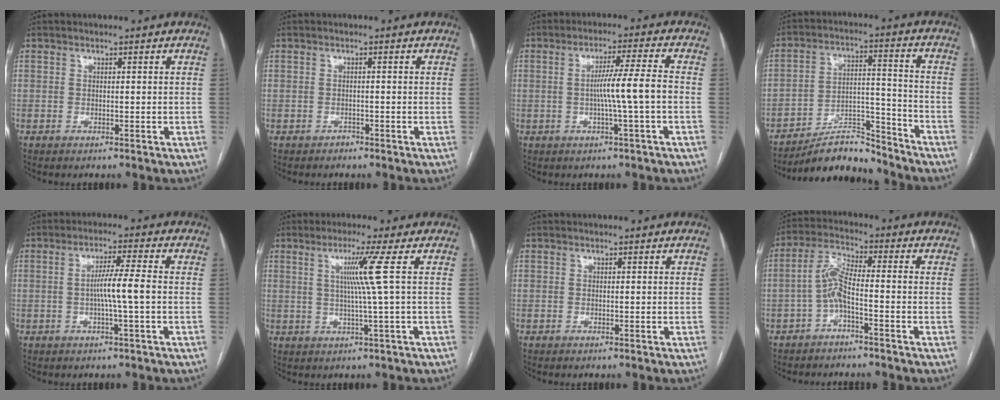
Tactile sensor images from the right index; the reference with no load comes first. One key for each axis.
{"total": 0.7, "fx": -0.6, "fy": 0.4, "fz": 0.0, "tx": -0.001, "ty": 0.001, "tz": -0.013}
{"total": 6.6, "fx": -1.0, "fy": -1.1, "fz": 6.5, "tx": -0.109, "ty": 0.008, "tz": -0.016}
{"total": 10.2, "fx": -9.7, "fy": 2.3, "fz": 2.4, "tx": -0.034, "ty": 0.029, "tz": -0.167}
{"total": 5.3, "fx": -0.6, "fy": -0.7, "fz": 5.2, "tx": -0.093, "ty": 0.006, "tz": -0.013}
{"total": 5.8, "fx": 1.2, "fy": -2.3, "fz": 5.2, "tx": -0.101, "ty": -0.004, "tz": 0.027}
{"total": 0.0}
{"total": 5.4, "fx": -1.9, "fy": 0.7, "fz": 5.0, "tx": -0.105, "ty": 0.020, "tz": -0.040}